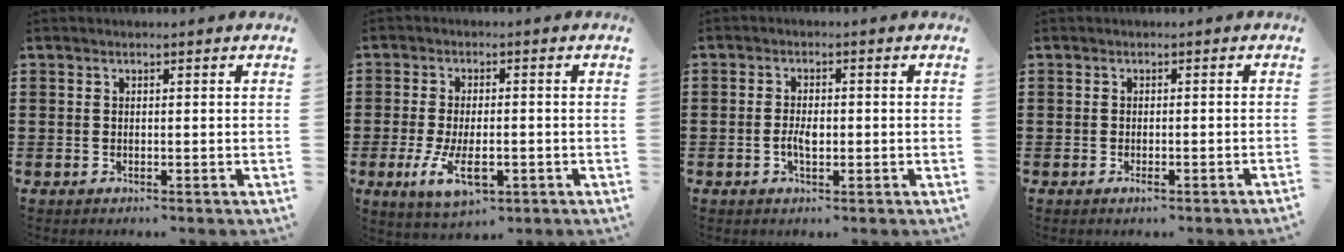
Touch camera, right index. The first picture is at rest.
{"total": 7.0, "force": [-2.0, 3.0, 6.0], "torque": [-0.119, -0.012, -0.039]}
{"total": 2.6, "force": [-0.5, 1.2, 2.2], "torque": [-0.042, 0.002, -0.008]}
{"total": 1.3, "force": [-0.9, -0.1, 1.0], "torque": [-0.017, -0.005, -0.016]}